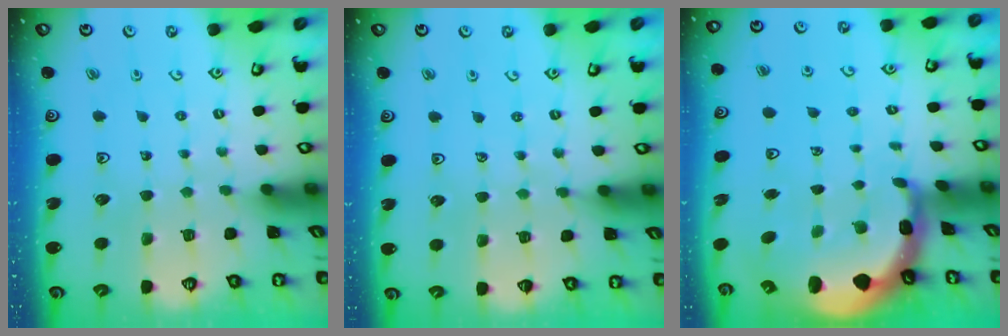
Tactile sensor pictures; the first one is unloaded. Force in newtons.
{"total": 5.2, "press": 5.0, "slide": 1.3}
{"total": 3.8, "press": 3.6, "slide": 1.0}